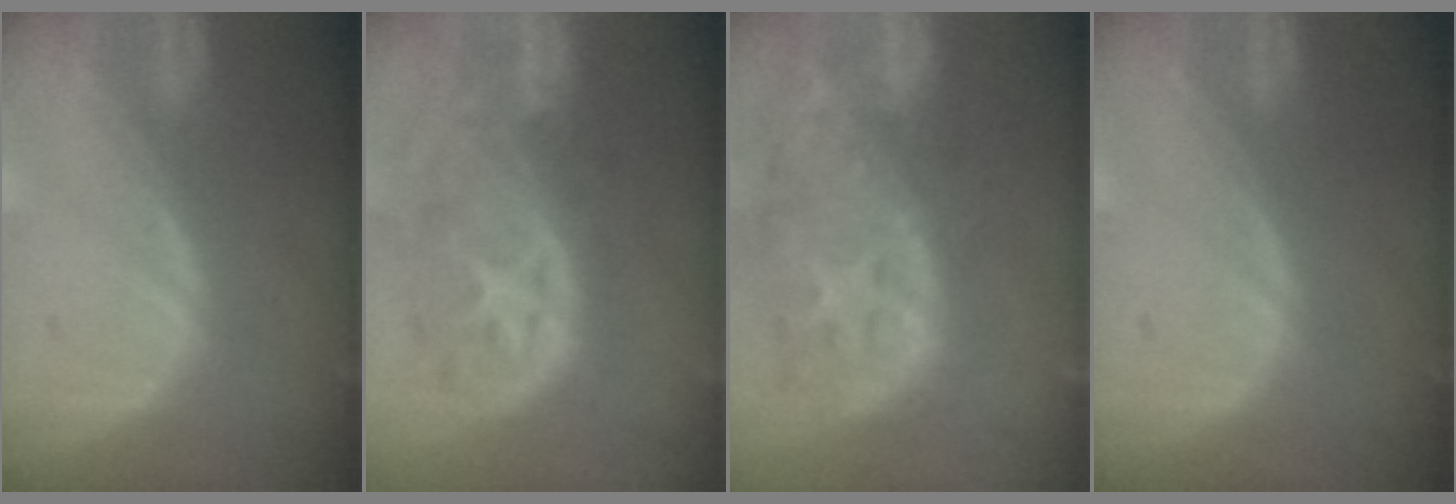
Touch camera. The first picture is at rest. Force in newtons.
{"total": 11.1, "press": 9.8, "slide": 5.1}
{"total": 14.0, "press": 11.3, "slide": 8.3}
{"total": 0.0}